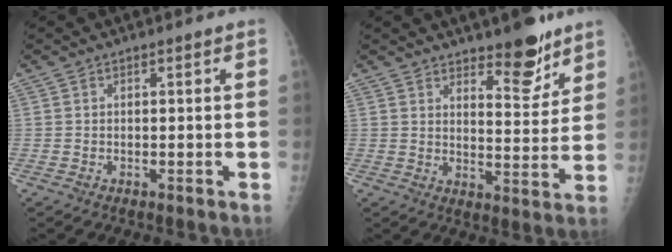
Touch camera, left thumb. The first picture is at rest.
{"total": 9.1, "force": [6.8, 3.2, 5.1], "torque": [-0.047, -0.055, 0.106]}